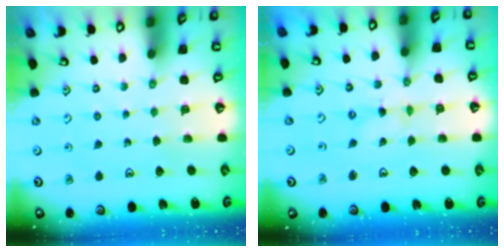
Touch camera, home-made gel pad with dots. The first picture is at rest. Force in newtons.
{"total": 0.8, "press": 0.8, "slide": 0.2}